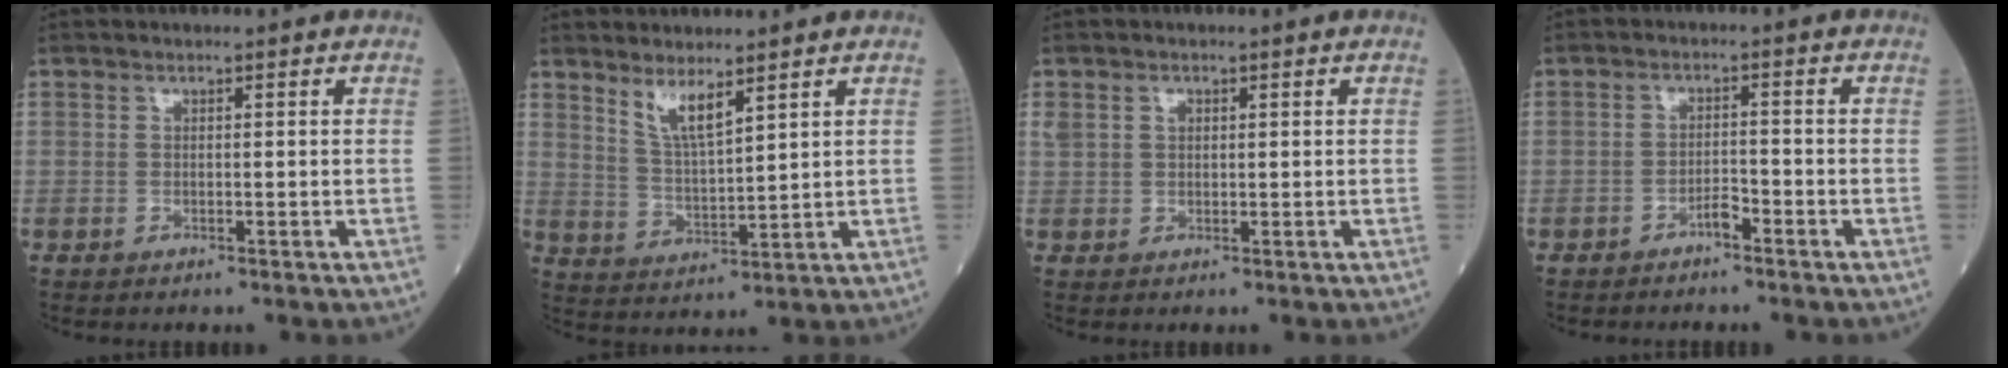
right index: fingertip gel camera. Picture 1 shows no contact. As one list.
[{"total": 5.1, "force": [3.7, 0.6, 3.5], "torque": [-0.069, -0.015, 0.076]}, {"total": 2.4, "force": [0.9, 1.9, 1.2], "torque": [-0.032, 0.016, 0.025]}, {"total": 2.0, "force": [-1.6, 0.5, 1.1], "torque": [-0.014, 0.003, -0.030]}]